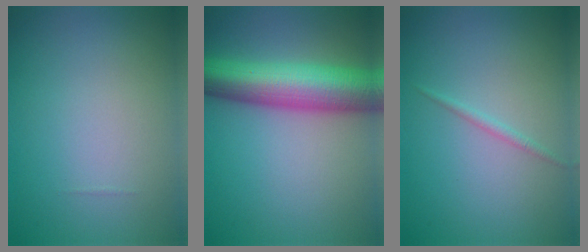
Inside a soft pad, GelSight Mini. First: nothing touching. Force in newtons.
{"total": 10.0, "press": 10.0, "slide": 0.2}
{"total": 0.8, "press": 0.8, "slide": 0.0}